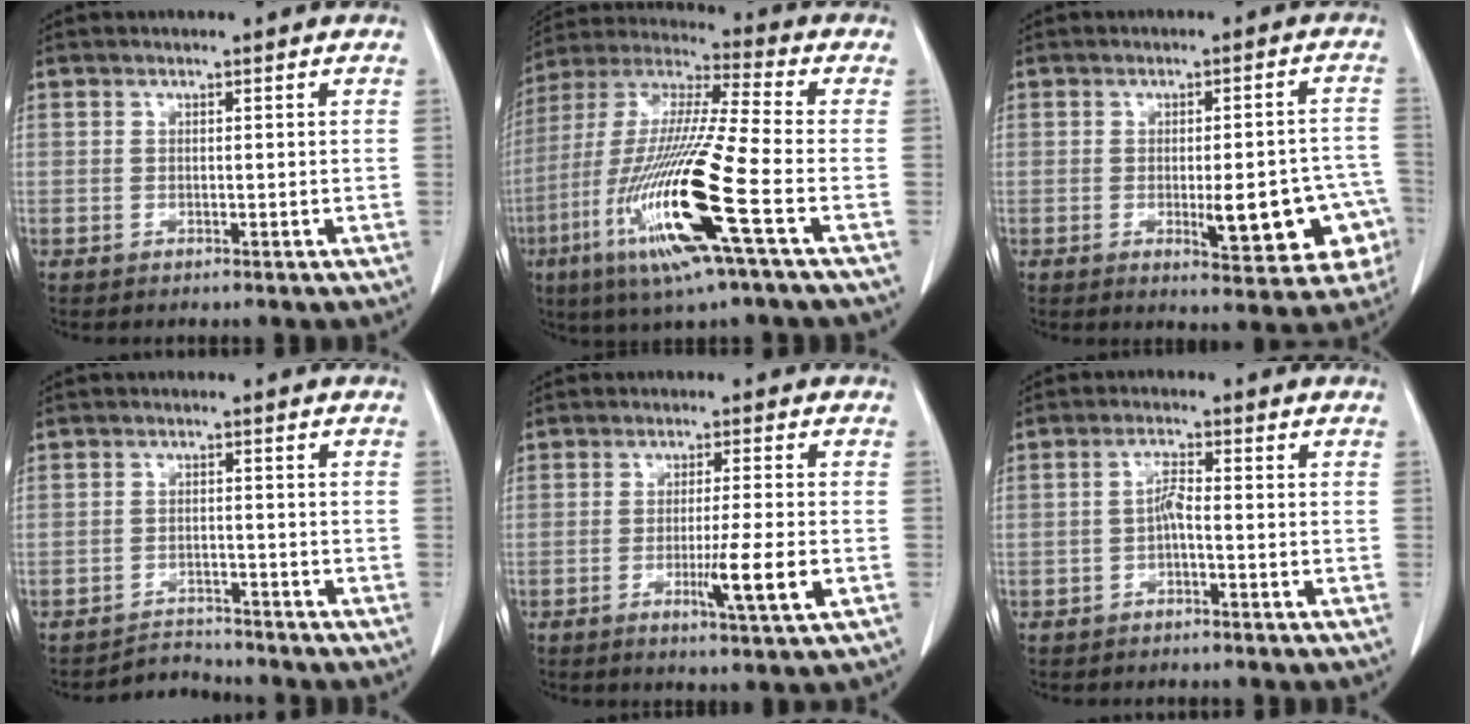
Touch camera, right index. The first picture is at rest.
{"total": 20.0, "force": [-7.2, 0.3, 18.7], "torque": [-0.410, -0.034, -0.145]}
{"total": 12.0, "force": [-3.5, 3.3, 10.9], "torque": [-0.096, 0.016, -0.035]}
{"total": 3.2, "force": [-3.0, 0.4, -1.2], "torque": [0.022, -0.004, -0.047]}
{"total": 6.7, "force": [-2.0, -0.6, 6.3], "torque": [-0.103, -0.016, -0.032]}
{"total": 2.5, "force": [-0.7, 0.6, 2.4], "torque": [-0.044, 0.005, -0.013]}